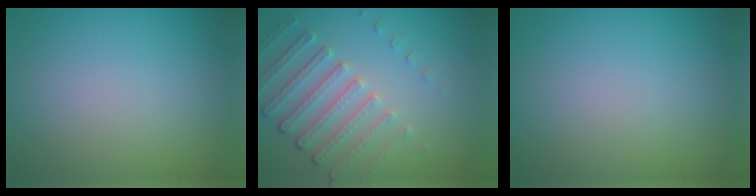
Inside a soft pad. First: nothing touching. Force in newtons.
{"total": 4.5, "press": 3.4, "slide": 3.0}
{"total": 0.0}